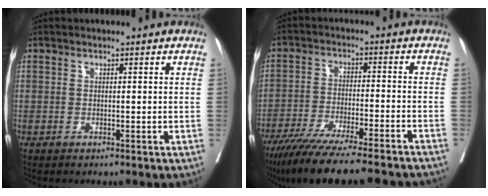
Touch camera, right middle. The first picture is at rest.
{"total": 21.1, "force": [-18.1, 1.6, 10.8], "torque": [-0.139, -0.044, -0.265]}